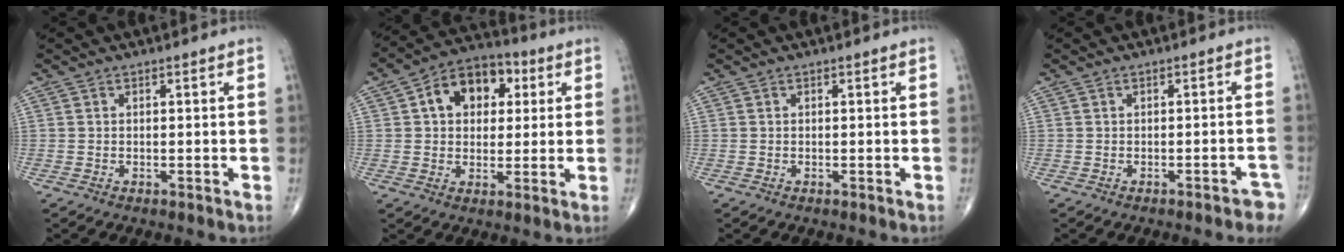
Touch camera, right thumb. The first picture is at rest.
{"total": 12.2, "force": [3.4, 8.6, 7.9], "torque": [-0.084, 0.012, 0.044]}
{"total": 0.0}
{"total": 3.6, "force": [-2.7, 1.0, 2.2], "torque": [-0.019, 0.017, -0.029]}